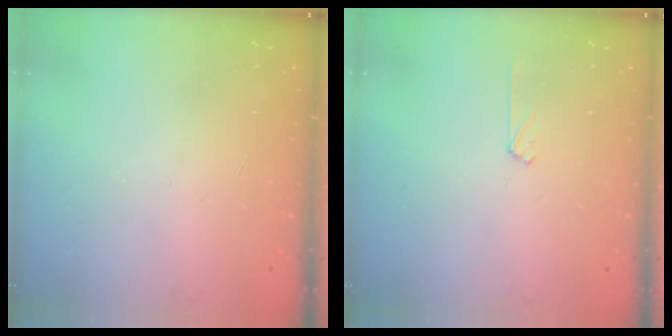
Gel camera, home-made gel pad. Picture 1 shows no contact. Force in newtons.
{"total": 3.4, "press": 3.4, "slide": 0.4}